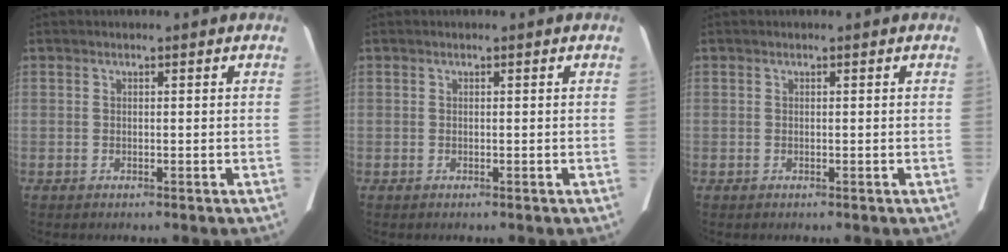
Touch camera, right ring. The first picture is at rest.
{"total": 0.0}
{"total": 0.0}